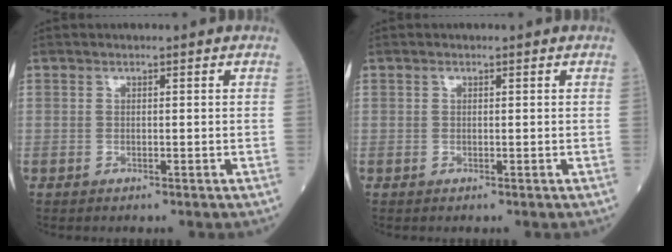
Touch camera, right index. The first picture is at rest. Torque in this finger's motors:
{"motor_torque": [0.02, 0.12, -0.05, 0.00]}